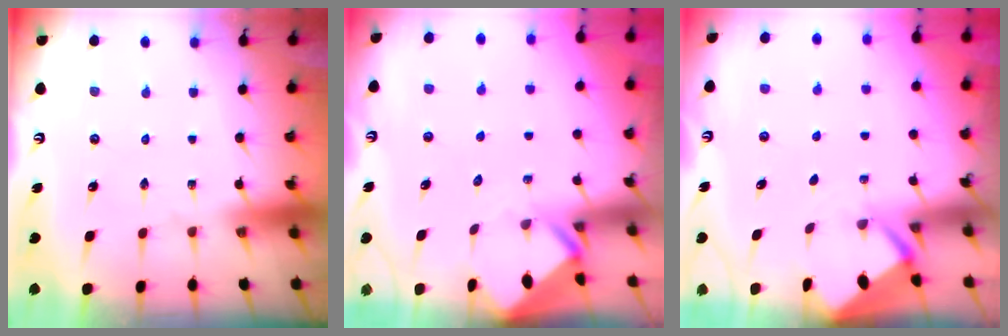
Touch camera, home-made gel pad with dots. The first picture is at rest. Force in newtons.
{"total": 2.7, "press": 2.7, "slide": 0.1}
{"total": 2.2, "press": 2.2, "slide": 0.1}